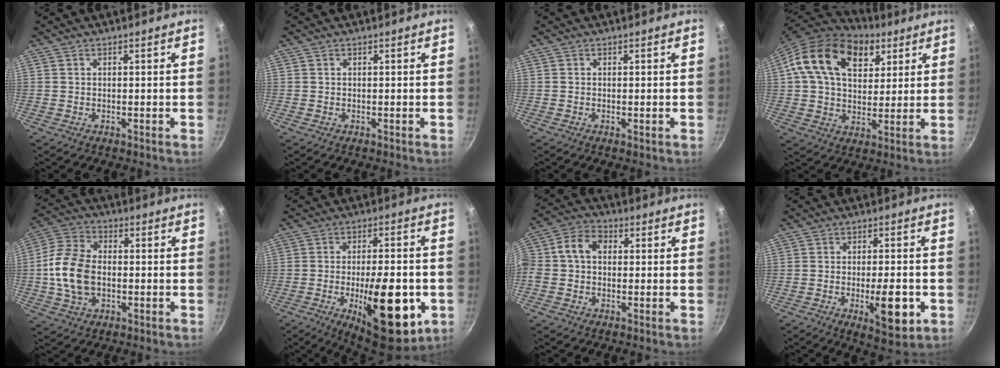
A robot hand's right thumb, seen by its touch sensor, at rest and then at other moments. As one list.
[{"total": 0.0}, {"total": 0.6, "force": [-0.2, 0.1, 0.6], "torque": [-0.010, -0.001, -0.004]}, {"total": 18.9, "force": [8.5, 12.2, 11.7], "torque": [-0.172, -0.012, 0.137]}, {"total": 12.4, "force": [-1.2, 8.2, 9.2], "torque": [-0.171, 0.021, -0.033]}, {"total": 19.7, "force": [-5.8, 7.7, 17.2], "torque": [-0.226, 0.014, -0.075]}, {"total": 8.3, "force": [0.3, 6.3, 5.4], "torque": [-0.096, 0.029, -0.017]}, {"total": 10.2, "force": [-3.1, 3.5, 9.0], "torque": [-0.113, 0.004, -0.037]}]